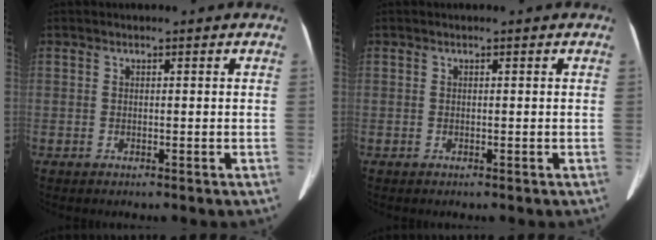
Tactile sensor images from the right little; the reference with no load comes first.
{"total": 0.0}